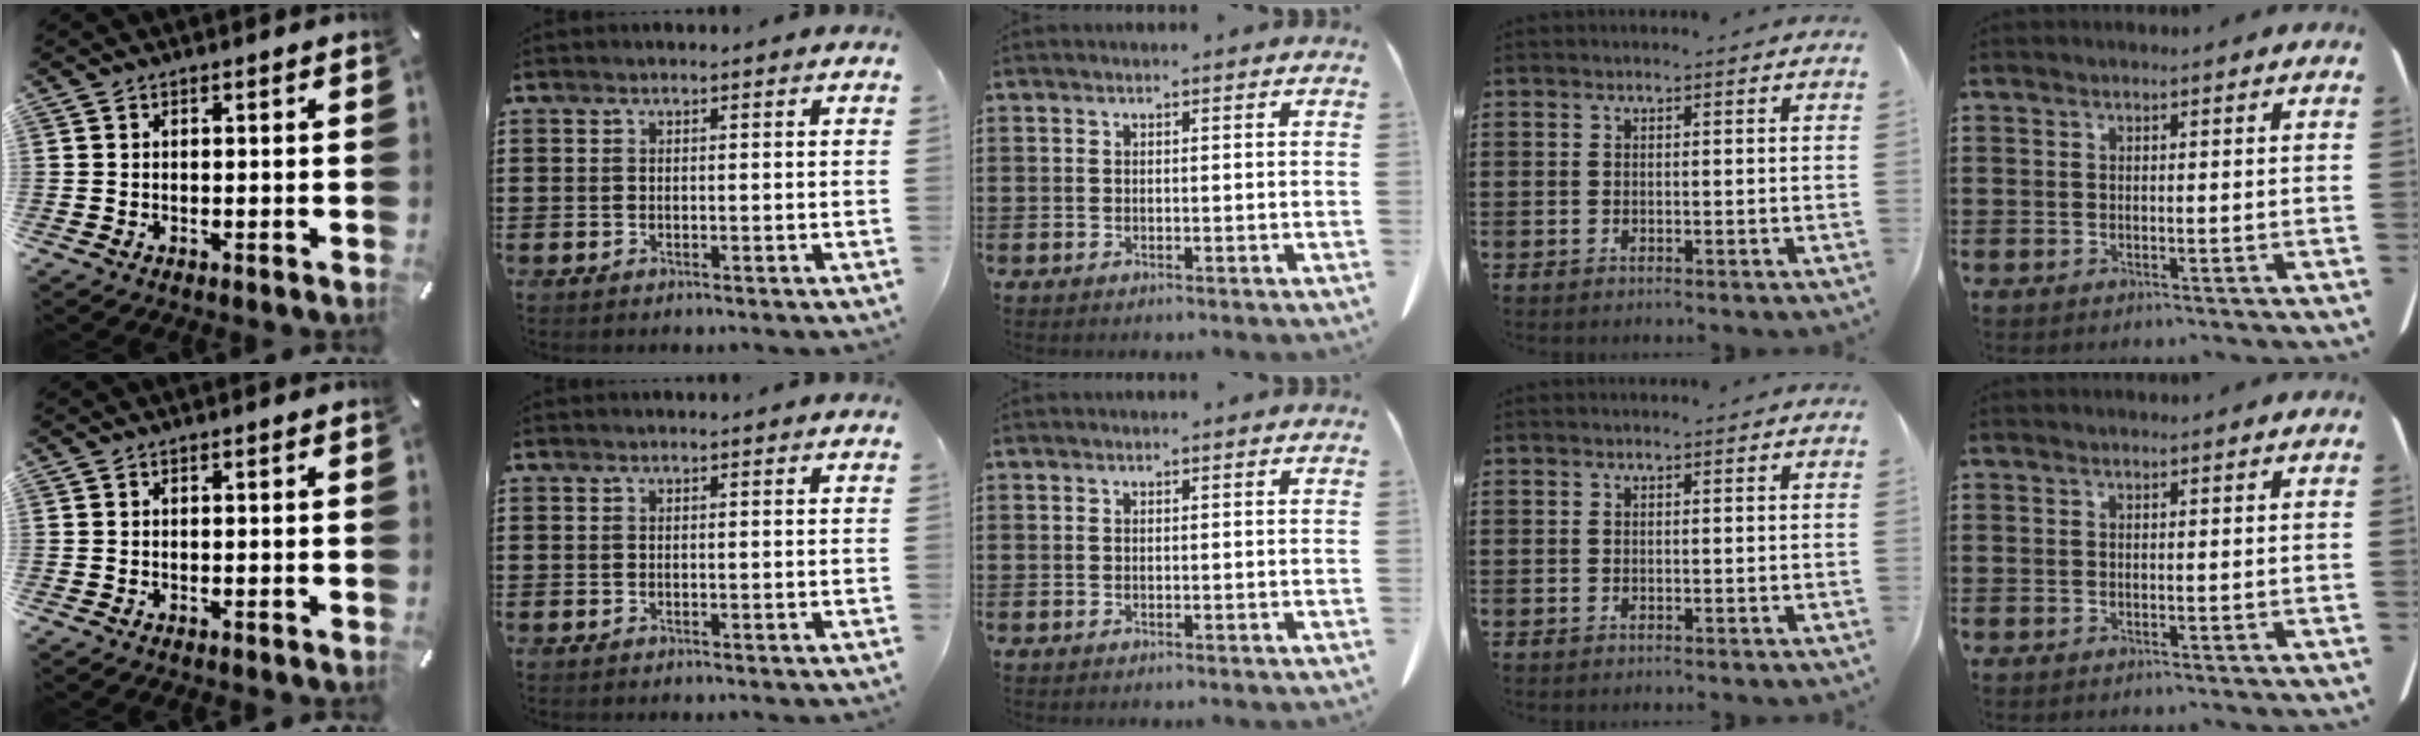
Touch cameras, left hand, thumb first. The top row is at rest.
{}